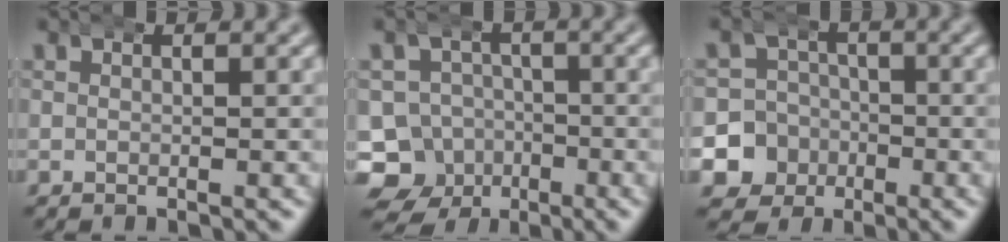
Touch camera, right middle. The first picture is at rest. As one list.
[{"total": 14.2, "force": [-5.5, 12.8, 3.2], "torque": [-0.095, -0.082, -0.082]}, {"total": 12.2, "force": [-4.5, 11.2, 1.8], "torque": [-0.069, -0.060, -0.075]}]